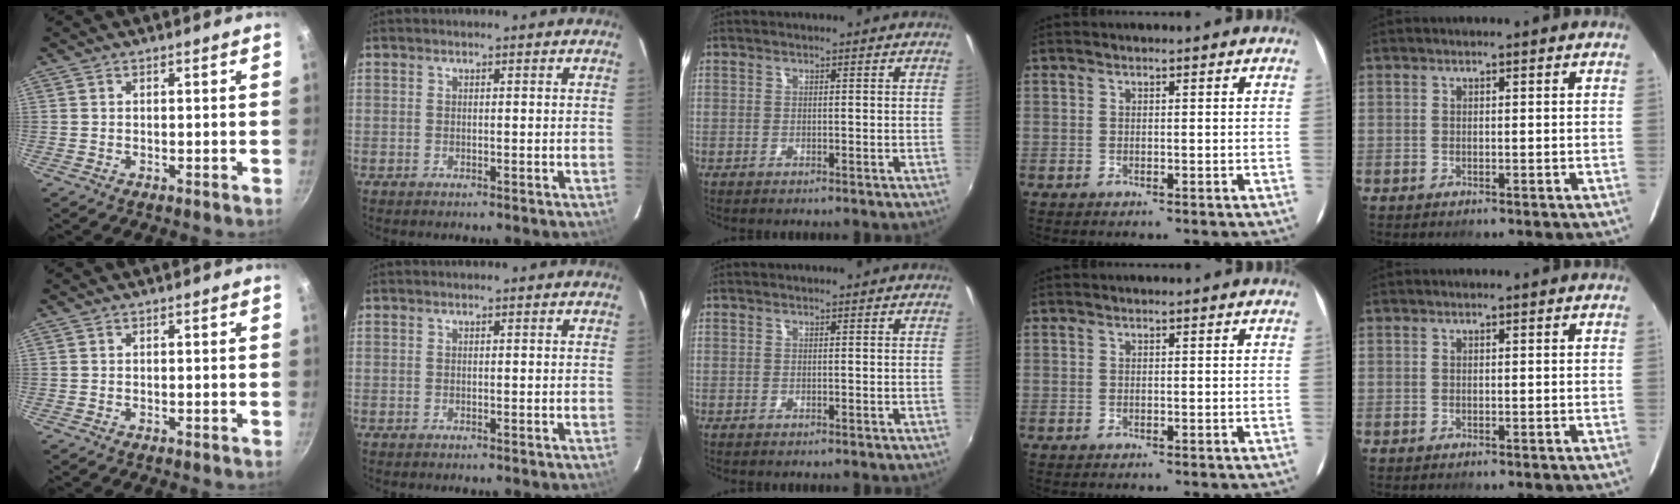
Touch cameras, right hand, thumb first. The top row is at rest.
{}